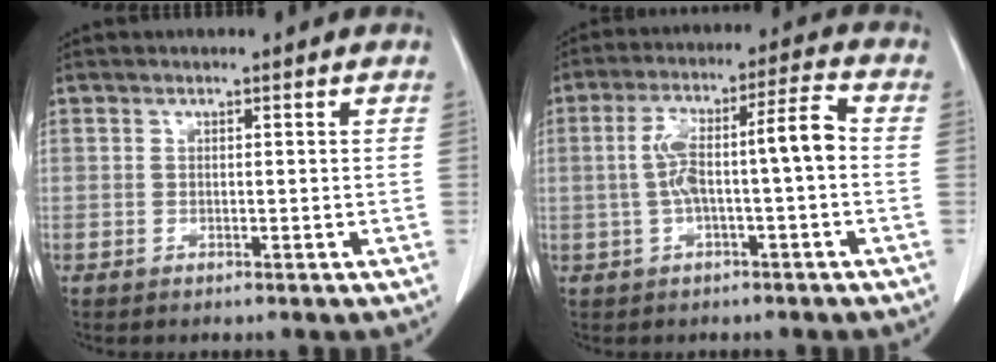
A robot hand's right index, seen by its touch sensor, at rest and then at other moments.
{"total": 9.1, "force": [-0.6, 1.3, 9.0], "torque": [-0.165, 0.038, -0.010]}